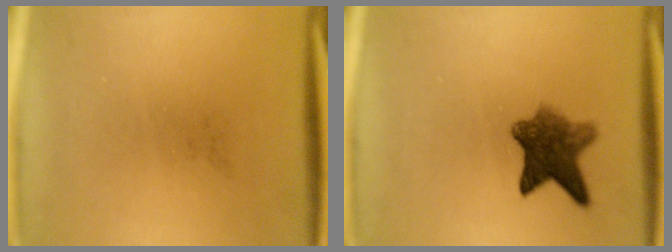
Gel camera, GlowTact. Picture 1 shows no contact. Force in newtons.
{"total": 7.1}